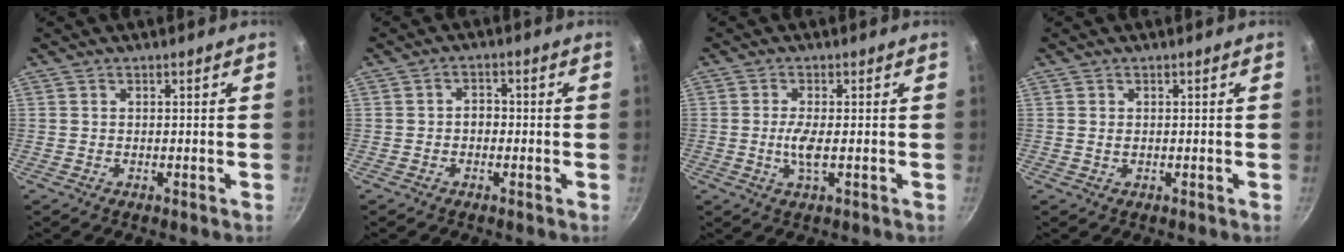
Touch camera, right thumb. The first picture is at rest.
{"total": 2.4, "force": [-0.5, 1.9, 1.5], "torque": [-0.009, 0.011, -0.011]}
{"total": 3.7, "force": [-0.4, 0.9, 3.6], "torque": [-0.084, -0.001, -0.011]}
{"total": 1.0, "force": [0.1, 0.7, 0.7], "torque": [-0.012, 0.002, 0.002]}